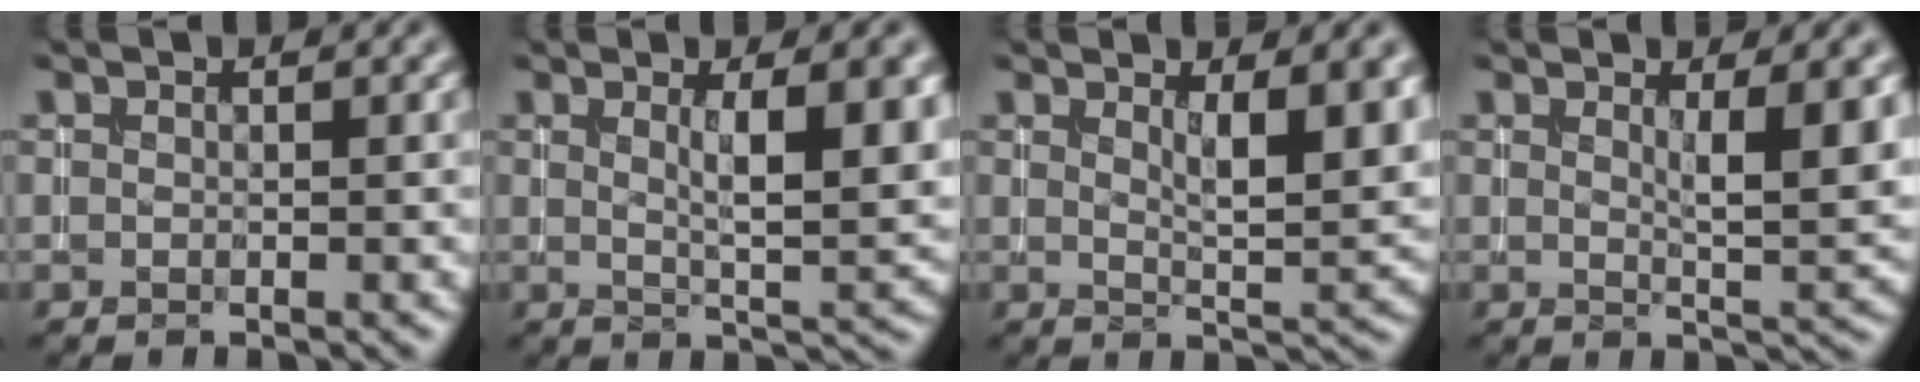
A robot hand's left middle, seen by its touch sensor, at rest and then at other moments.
{"total": 6.7, "force": [1.6, 1.9, 6.2], "torque": [-0.077, -0.005, 0.028]}
{"total": 5.5, "force": [1.9, 1.6, 4.9], "torque": [-0.067, -0.009, 0.035]}
{"total": 4.3, "force": [1.4, 1.0, 3.9], "torque": [-0.052, -0.008, 0.023]}